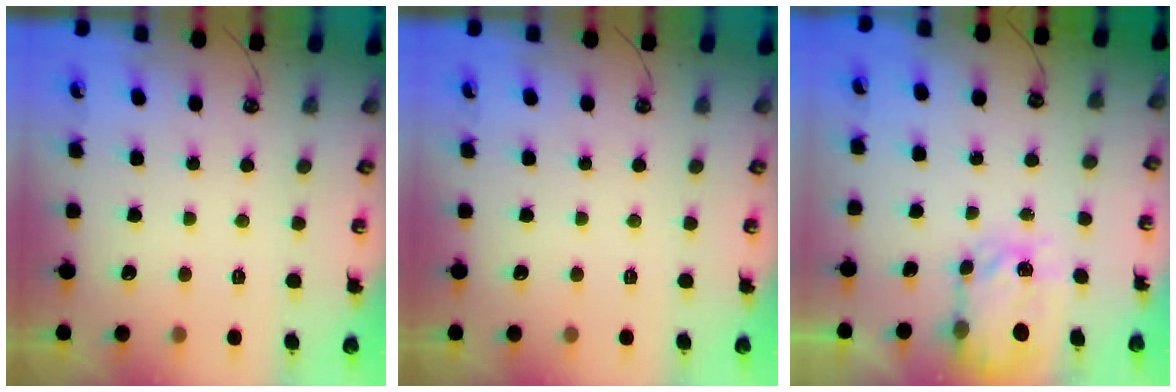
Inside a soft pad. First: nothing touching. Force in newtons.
{"total": 0.0}
{"total": 6.2, "press": 6.2, "slide": 0.6}